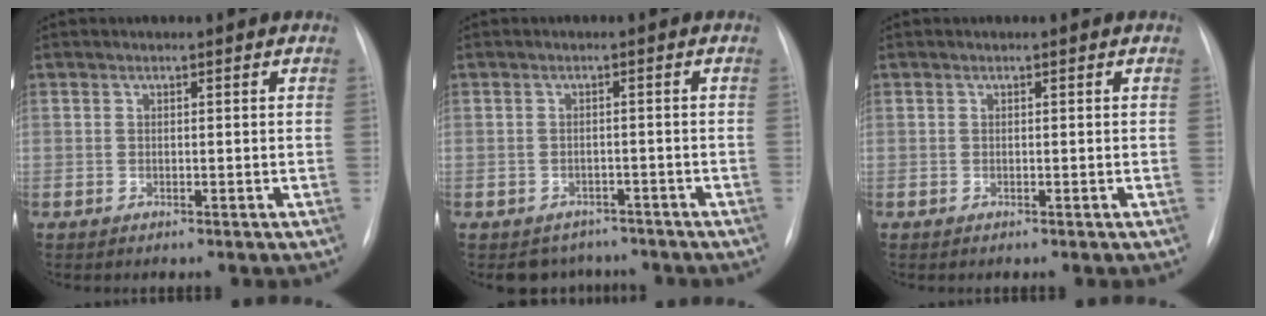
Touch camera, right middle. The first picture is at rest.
{"total": 4.5, "force": [-3.8, 2.4, -0.2], "torque": [0.007, 0.013, -0.050]}
{"total": 0.0}